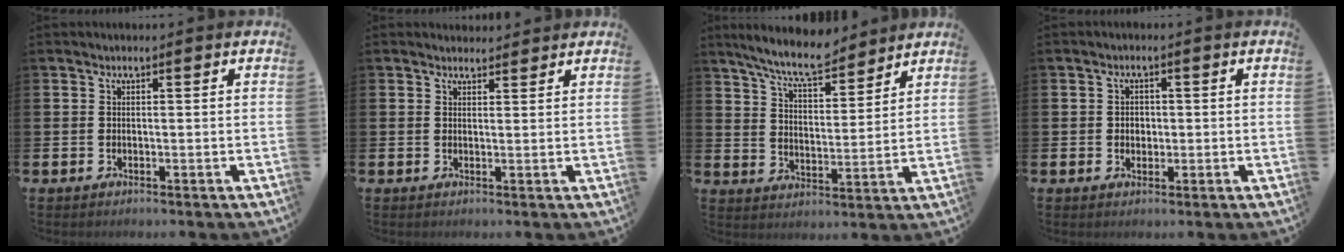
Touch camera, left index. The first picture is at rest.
{"total": 1.9, "force": [1.8, 0.5, -0.1], "torque": [0.009, -0.005, 0.031]}
{"total": 8.6, "force": [7.9, 1.3, 3.1], "torque": [-0.083, -0.035, 0.142]}
{"total": 1.8, "force": [0.2, 1.6, 0.8], "torque": [-0.001, 0.004, -0.003]}